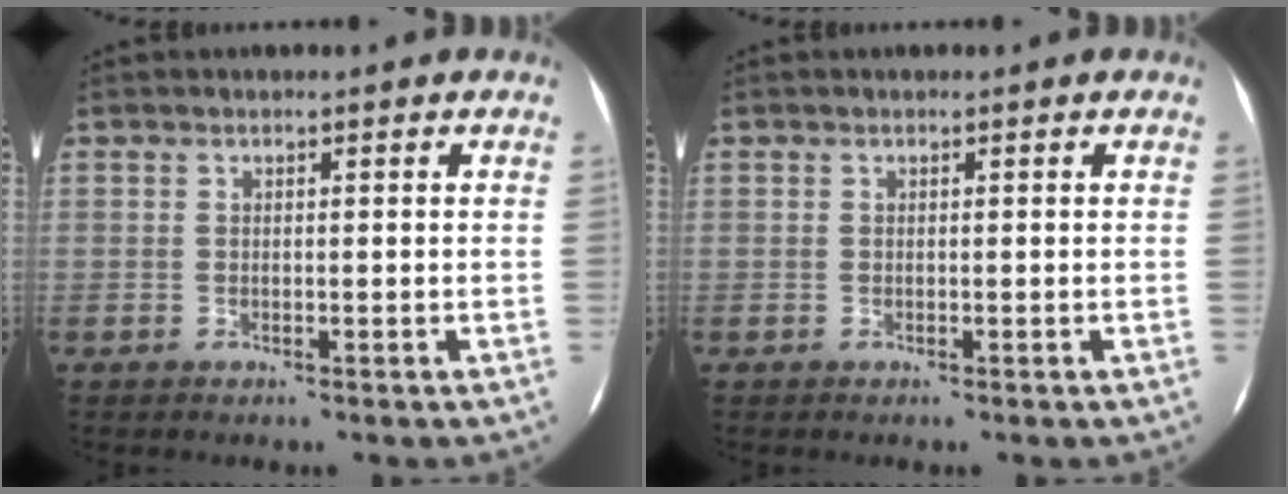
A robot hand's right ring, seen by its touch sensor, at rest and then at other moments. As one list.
[{"total": 0.0}]